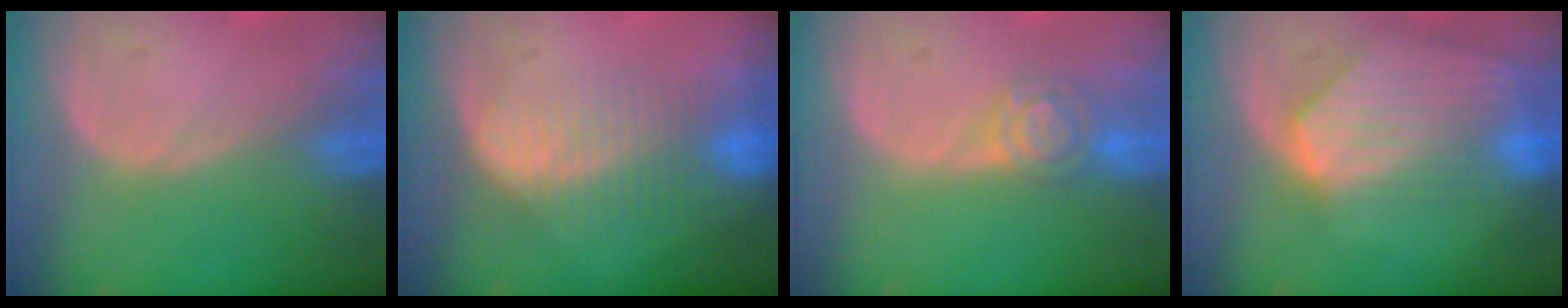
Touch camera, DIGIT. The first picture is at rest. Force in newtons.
{"total": 7.1, "press": 6.5, "slide": 2.9}
{"total": 4.9, "press": 4.3, "slide": 2.5}
{"total": 9.2, "press": 8.0, "slide": 4.5}